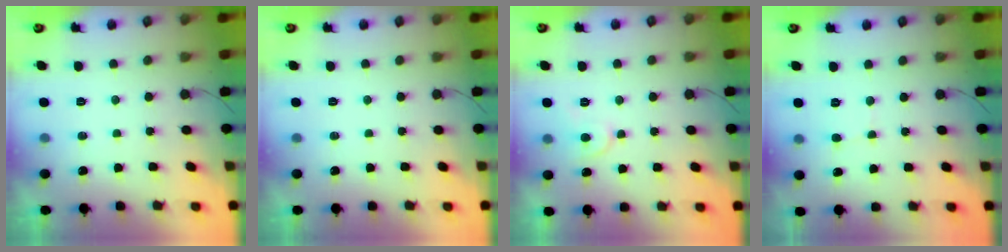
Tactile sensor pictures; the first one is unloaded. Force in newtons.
{"total": 0.0}
{"total": 6.0, "press": 6.0, "slide": 0.6}
{"total": 2.6, "press": 2.6, "slide": 0.2}